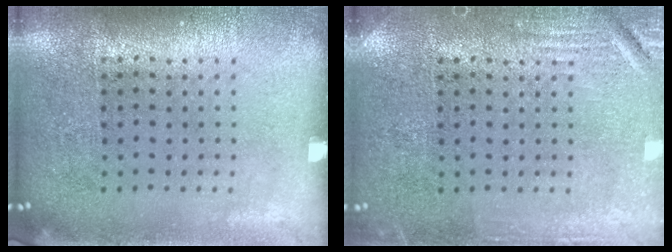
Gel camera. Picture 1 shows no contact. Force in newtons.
{"total": 2.7, "press": 2.7, "slide": 0.4}